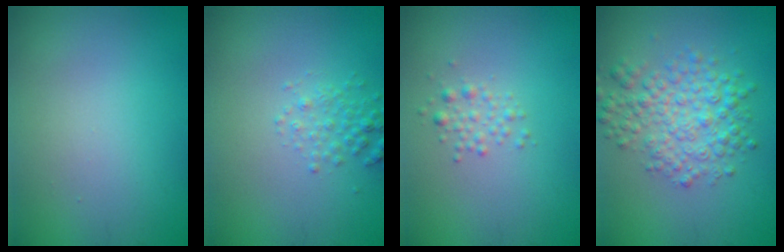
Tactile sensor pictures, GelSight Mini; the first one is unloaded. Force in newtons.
{"total": 1.7, "press": 1.7, "slide": 0.1}
{"total": 1.4, "press": 1.4, "slide": 0.1}
{"total": 4.7, "press": 4.7, "slide": 0.1}